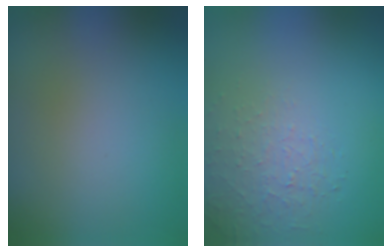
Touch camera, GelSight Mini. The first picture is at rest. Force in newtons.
{"total": 1.4, "press": 0.6, "slide": 1.3}